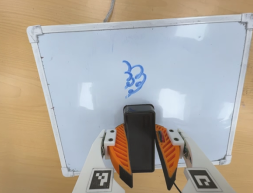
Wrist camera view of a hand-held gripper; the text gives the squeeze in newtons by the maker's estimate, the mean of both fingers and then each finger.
{"total": 11.1, "left": 9.9, "right": 12.3}